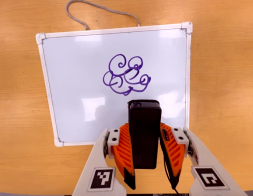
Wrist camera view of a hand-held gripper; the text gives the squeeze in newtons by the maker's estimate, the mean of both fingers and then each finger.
{"total": 5.8, "left": 3.8, "right": 7.8}